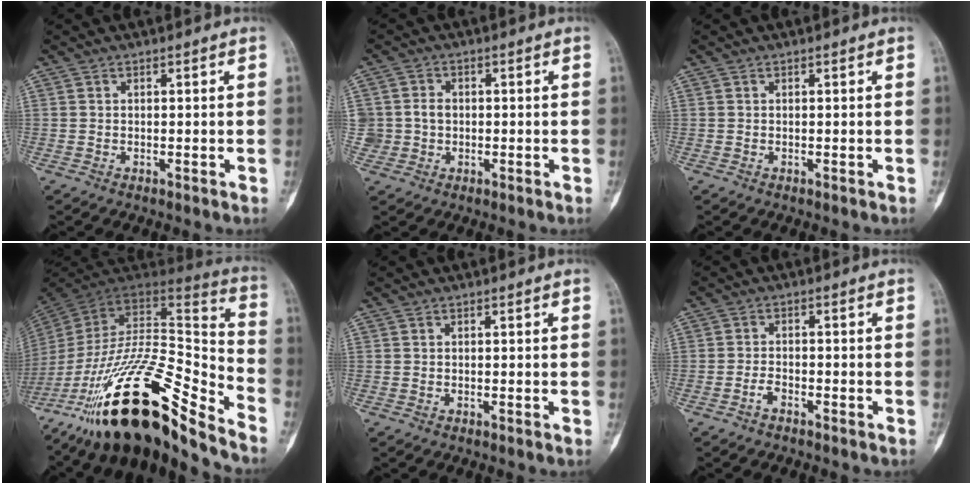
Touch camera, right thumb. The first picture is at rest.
{"total": 3.9, "force": [-0.3, 3.7, 1.3], "torque": [-0.007, 0.009, -0.003]}
{"total": 0.0}
{"total": 31.8, "force": [-20.9, 8.9, 22.3], "torque": [-0.355, 0.066, -0.349]}
{"total": 0.0}
{"total": 2.0, "force": [-1.5, 0.8, 1.1], "torque": [-0.024, 0.013, -0.029]}